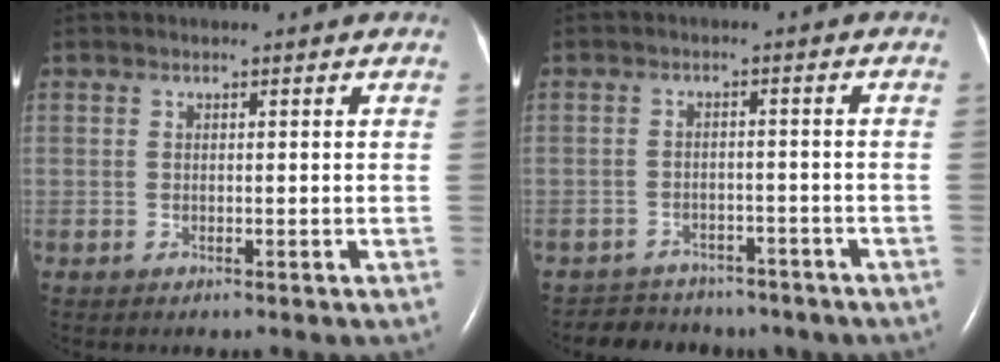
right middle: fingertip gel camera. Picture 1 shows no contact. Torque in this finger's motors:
{"motor_torque": [1.04, -1.09, 0.10, 0.07]}